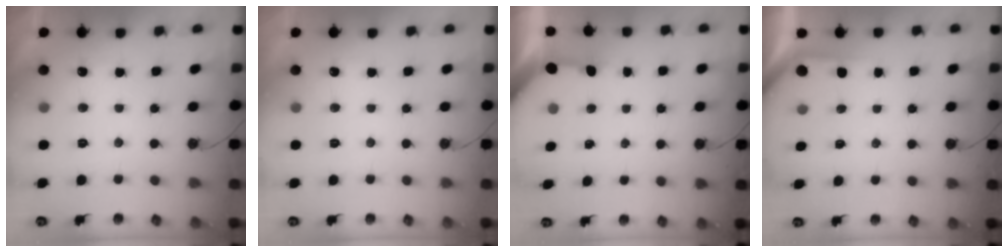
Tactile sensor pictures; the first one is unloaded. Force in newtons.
{"total": 0.0}
{"total": 3.3, "press": 3.3, "slide": 0.3}
{"total": 2.2, "press": 2.2, "slide": 0.3}